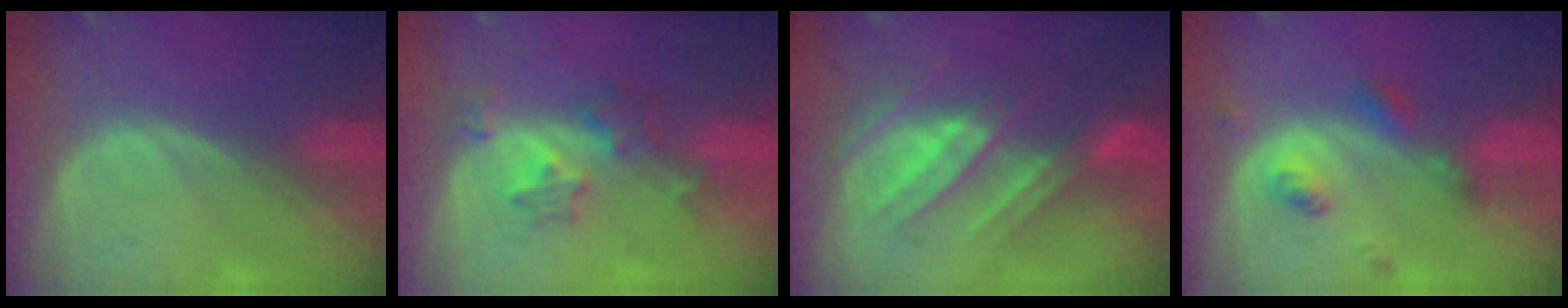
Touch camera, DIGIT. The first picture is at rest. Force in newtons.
{"total": 5.9, "press": 5.3, "slide": 2.5}
{"total": 7.8, "press": 7.7, "slide": 1.2}
{"total": 5.0, "press": 4.4, "slide": 2.4}